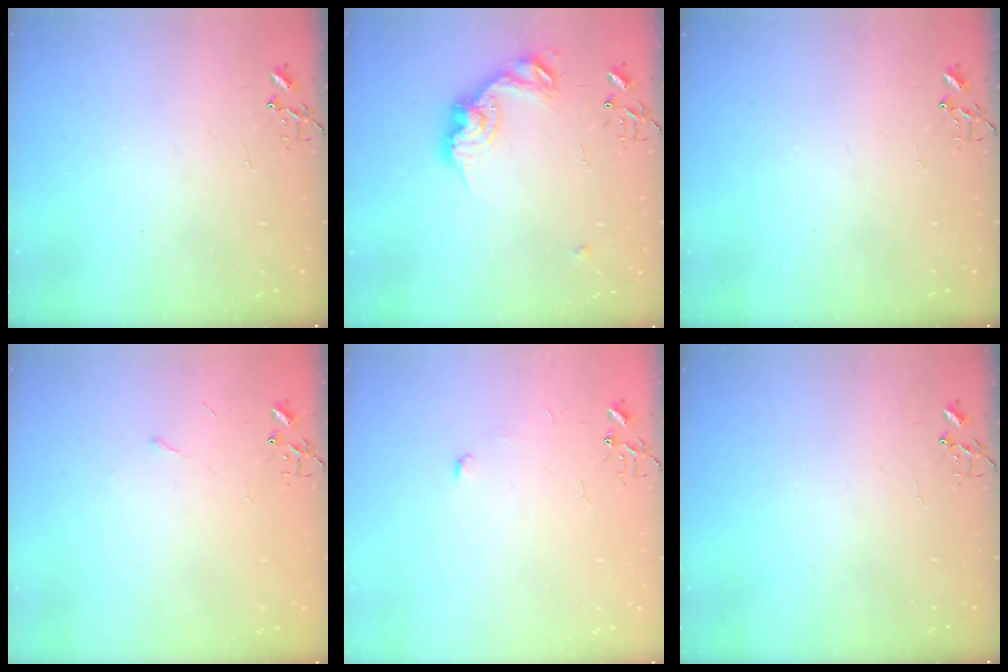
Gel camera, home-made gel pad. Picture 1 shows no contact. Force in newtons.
{"total": 13.8, "press": 13.8, "slide": 0.4}
{"total": 0.0}
{"total": 3.2, "press": 3.1, "slide": 0.5}
{"total": 4.4, "press": 4.3, "slide": 0.5}
{"total": 0.0}